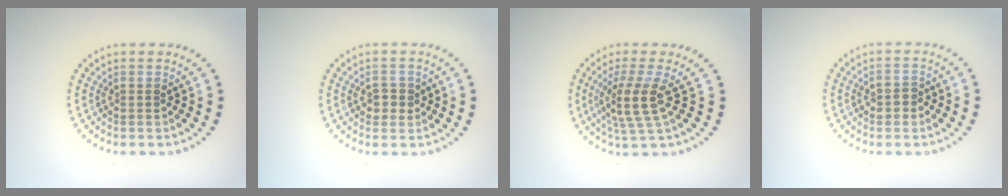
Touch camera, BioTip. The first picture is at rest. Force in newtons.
{"total": 2.0, "press": 2.0, "slide": 0.4}
{"total": 3.8, "press": 2.8, "slide": 2.5}
{"total": 1.6, "press": 1.6, "slide": 0.3}